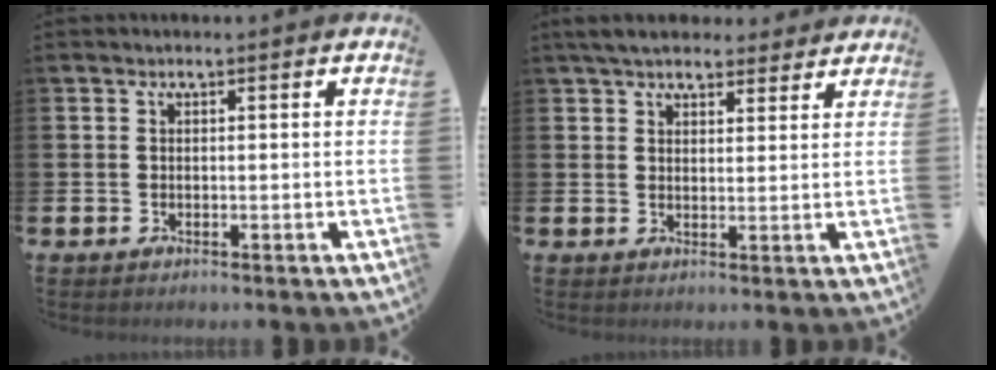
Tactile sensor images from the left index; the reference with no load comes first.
{"total": 5.4, "force": [5.0, 1.7, 1.2], "torque": [-0.031, -0.018, 0.093]}